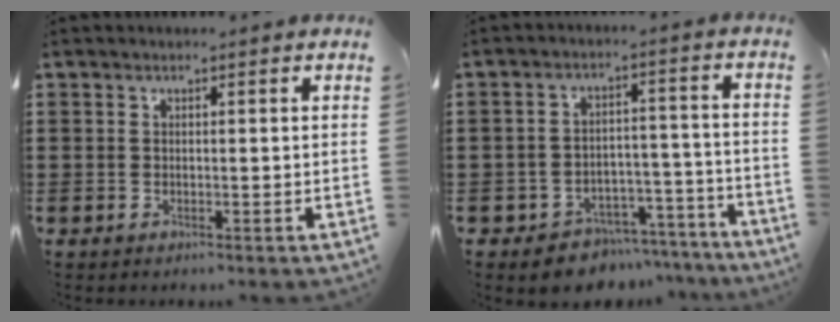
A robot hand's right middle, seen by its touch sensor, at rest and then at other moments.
{"total": 5.4, "force": [-5.1, 1.9, 0.4], "torque": [-0.008, 0.023, -0.102]}